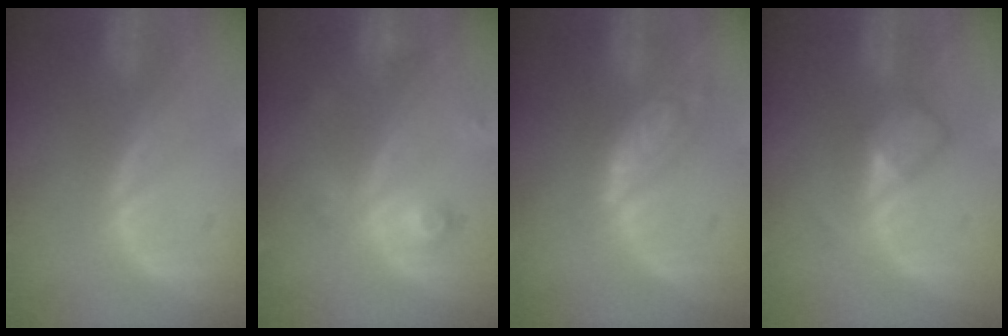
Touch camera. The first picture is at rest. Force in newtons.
{"total": 3.7, "press": 3.2, "slide": 1.8}
{"total": 5.8, "press": 5.1, "slide": 2.8}
{"total": 3.4, "press": 3.4, "slide": 0.3}